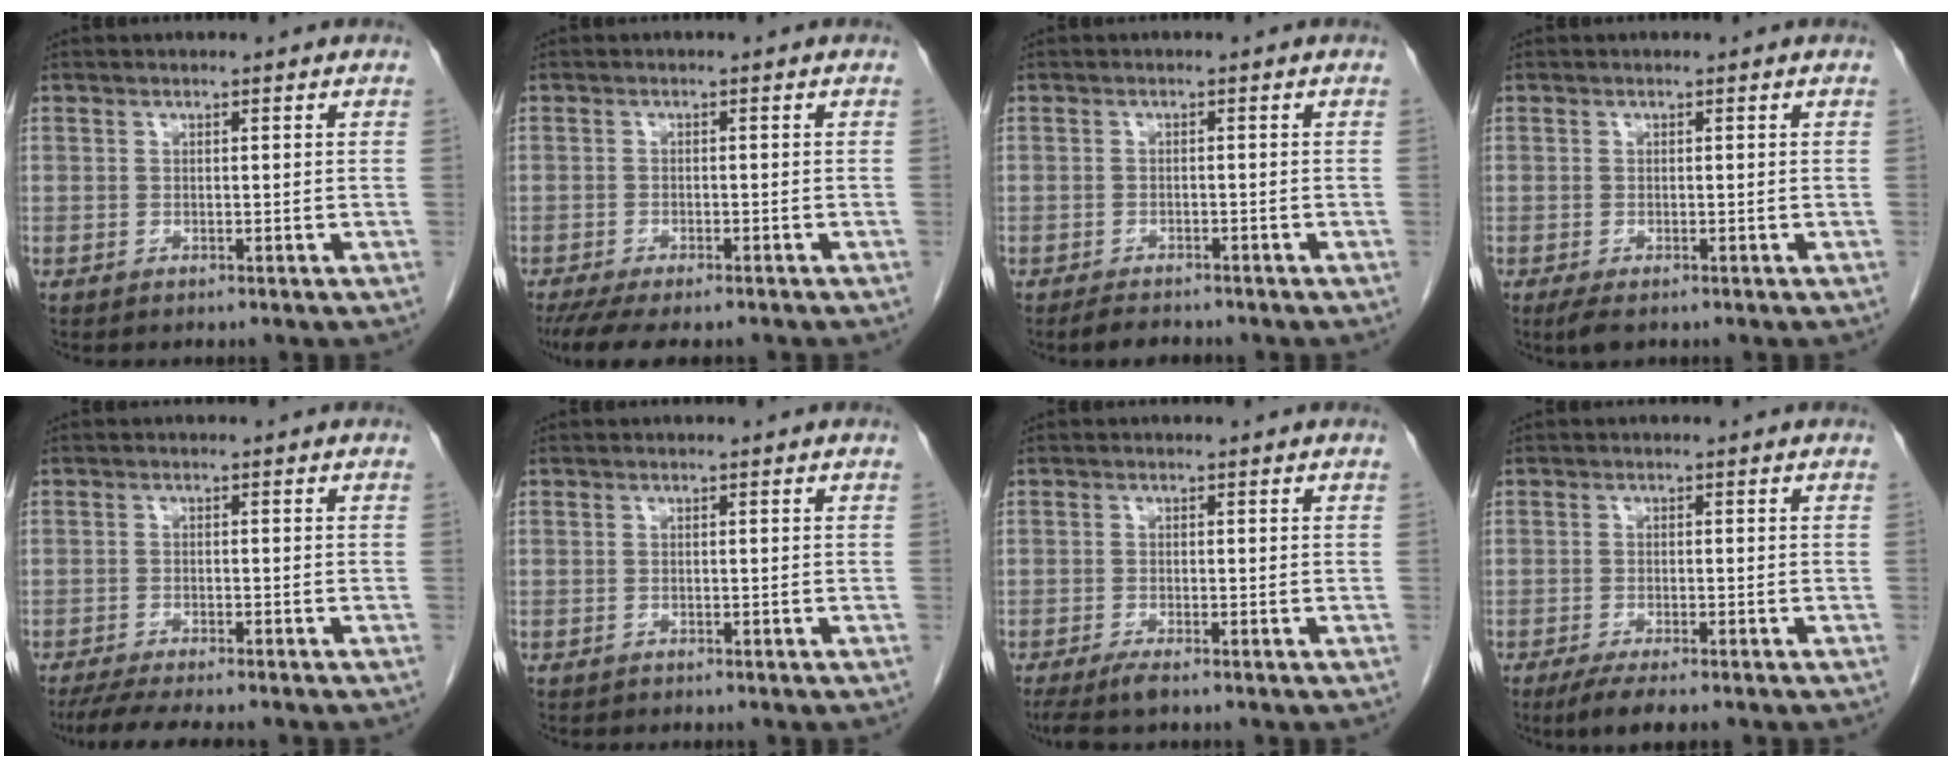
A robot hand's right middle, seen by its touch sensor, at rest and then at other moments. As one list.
[{"total": 8.9, "force": [-7.1, 2.4, 4.8], "torque": [-0.072, -0.010, -0.107]}, {"total": 2.8, "force": [-2.4, 0.8, 1.1], "torque": [-0.026, -0.007, -0.037]}, {"total": 2.0, "force": [-1.3, 0.7, 1.4], "torque": [-0.030, -0.006, -0.019]}, {"total": 8.7, "force": [-7.3, 1.0, 4.5], "torque": [-0.068, -0.016, -0.113]}, {"total": 0.0}, {"total": 3.2, "force": [-2.4, 0.1, 2.0], "torque": [-0.040, -0.009, -0.046]}, {"total": 5.0, "force": [-3.7, 0.6, 3.3], "torque": [-0.052, -0.012, -0.056]}]